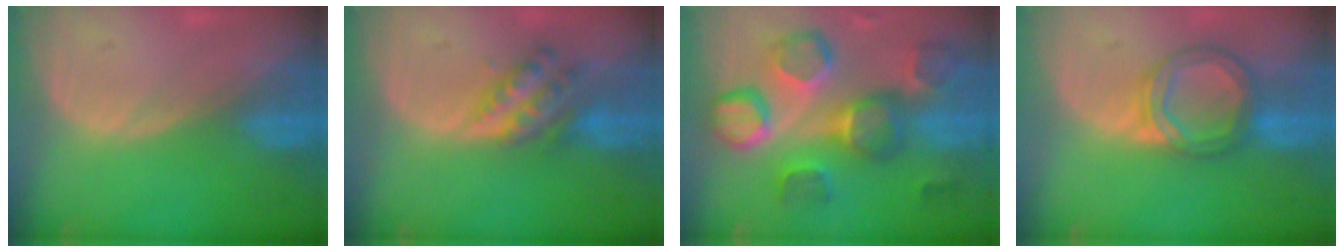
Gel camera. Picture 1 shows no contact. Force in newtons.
{"total": 6.1, "press": 5.4, "slide": 3.0}
{"total": 11.4, "press": 10.8, "slide": 3.6}
{"total": 6.3, "press": 5.7, "slide": 2.5}